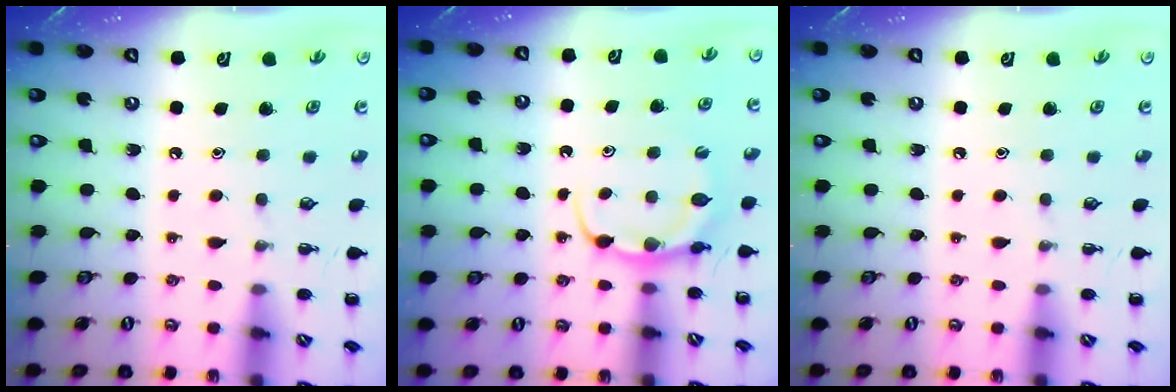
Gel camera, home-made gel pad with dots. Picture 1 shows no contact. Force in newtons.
{"total": 6.5, "press": 6.5, "slide": 0.3}
{"total": 0.0}